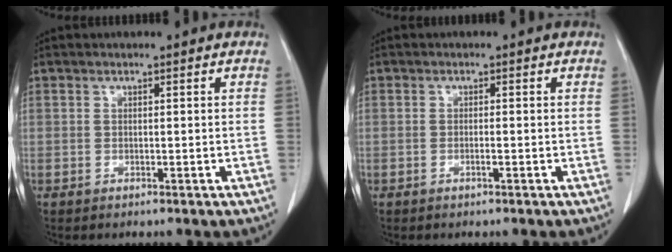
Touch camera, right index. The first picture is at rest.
{"total": 0.7, "force": [-0.3, -0.1, 0.7], "torque": [-0.011, 0.003, -0.003]}